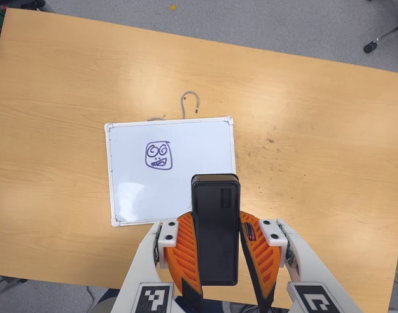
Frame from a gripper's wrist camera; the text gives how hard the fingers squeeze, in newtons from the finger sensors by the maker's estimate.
{"total": 7.8, "left": 6.8, "right": 8.8}